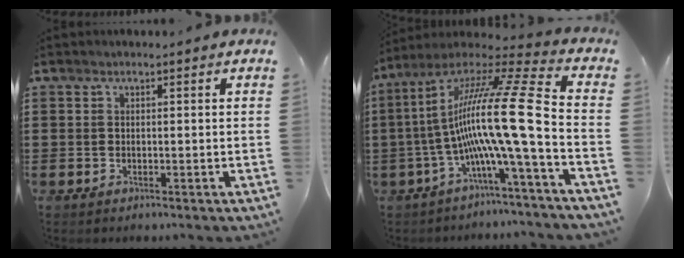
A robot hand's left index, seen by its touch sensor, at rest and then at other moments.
{"total": 16.4, "force": [-4.2, 1.5, 15.8], "torque": [-0.322, -0.010, -0.093]}